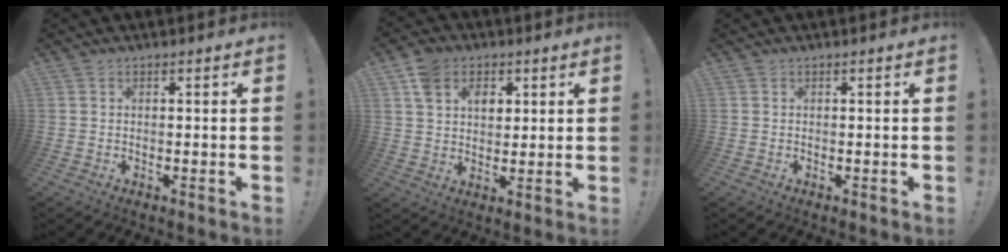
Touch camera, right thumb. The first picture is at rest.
{"total": 9.0, "force": [4.3, 6.6, 4.4], "torque": [-0.076, -0.007, 0.084]}
{"total": 0.0}